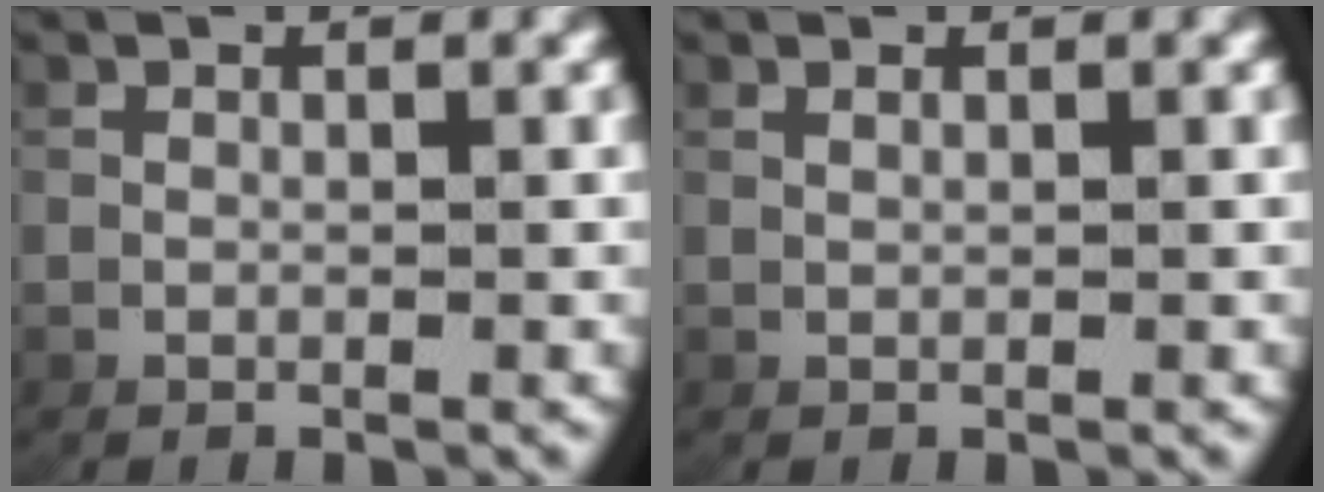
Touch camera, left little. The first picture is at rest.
{"total": 0.7, "force": [0.4, -0.6, 0.1], "torque": [-0.002, 0.000, 0.013]}